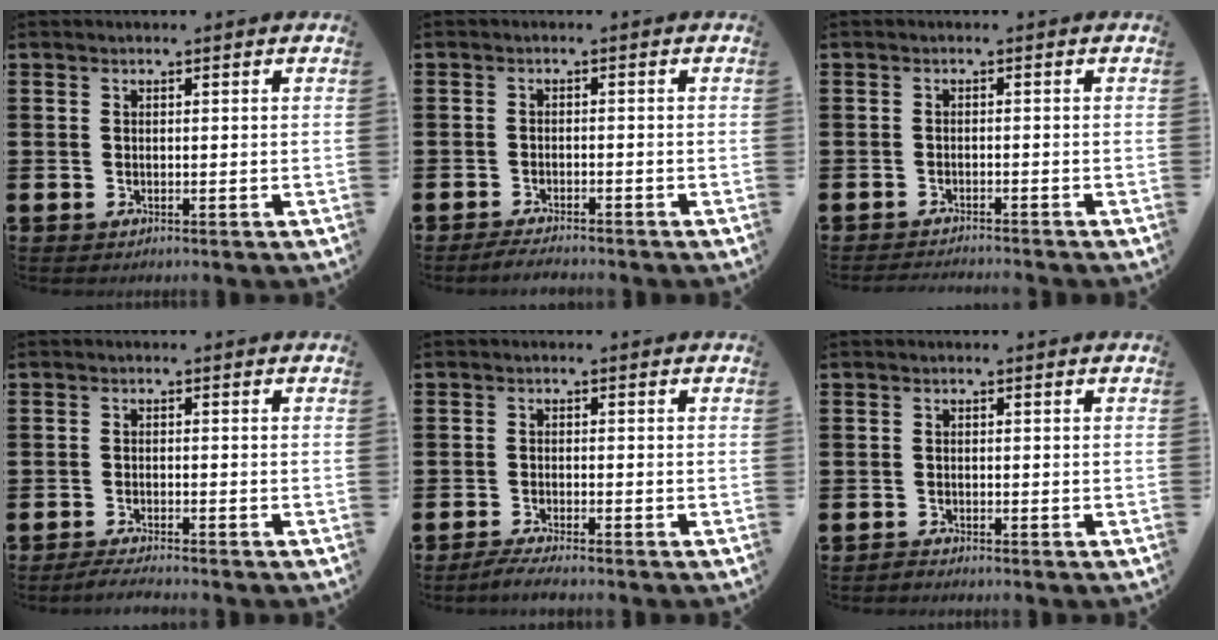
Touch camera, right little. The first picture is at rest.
{"total": 1.7, "force": [-1.6, 0.0, 0.4], "torque": [-0.010, 0.002, -0.031]}
{"total": 1.2, "force": [-1.2, -0.2, 0.0], "torque": [-0.002, 0.001, -0.024]}
{"total": 1.6, "force": [-1.5, -0.1, 0.5], "torque": [-0.009, 0.002, -0.030]}
{"total": 1.8, "force": [-1.5, -0.1, 1.0], "torque": [-0.015, 0.001, -0.029]}
{"total": 0.7, "force": [-0.7, 0.0, 0.0], "torque": [-0.003, -0.003, -0.014]}